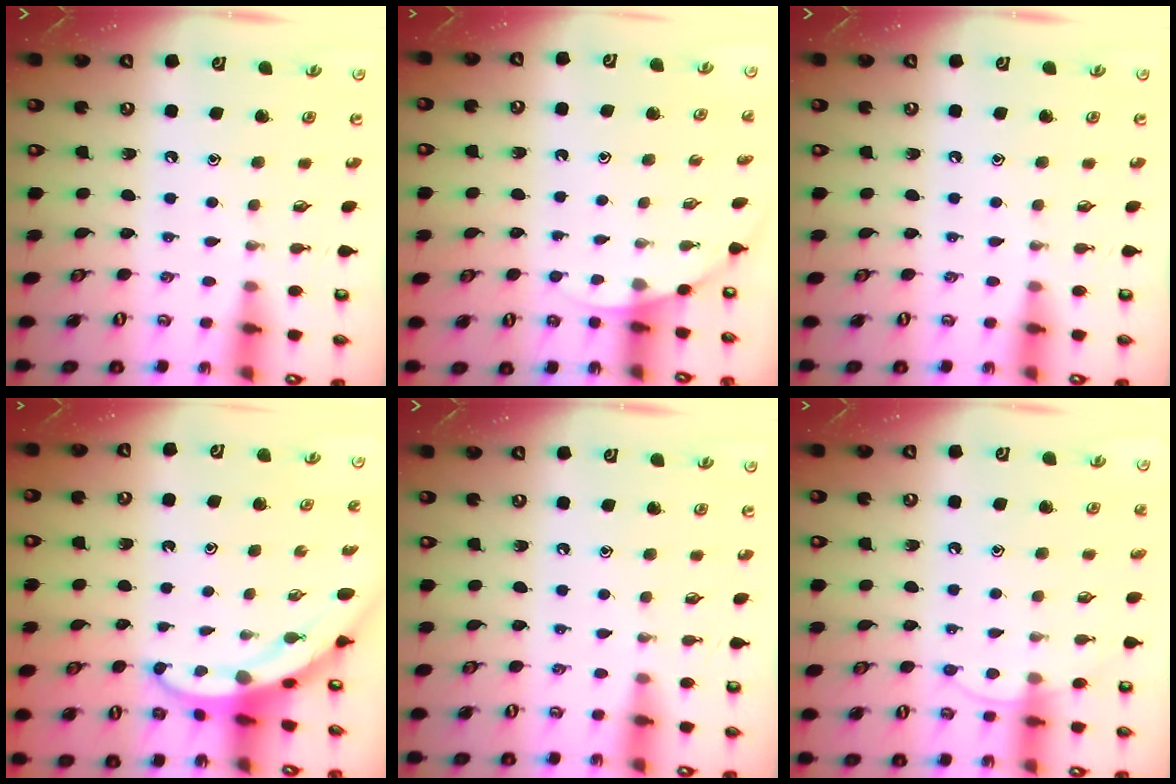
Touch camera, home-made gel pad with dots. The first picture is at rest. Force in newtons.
{"total": 2.6, "press": 2.6, "slide": 0.1}
{"total": 0.0}
{"total": 4.0, "press": 3.9, "slide": 0.6}
{"total": 0.0}
{"total": 5.7, "press": 5.7, "slide": 0.6}